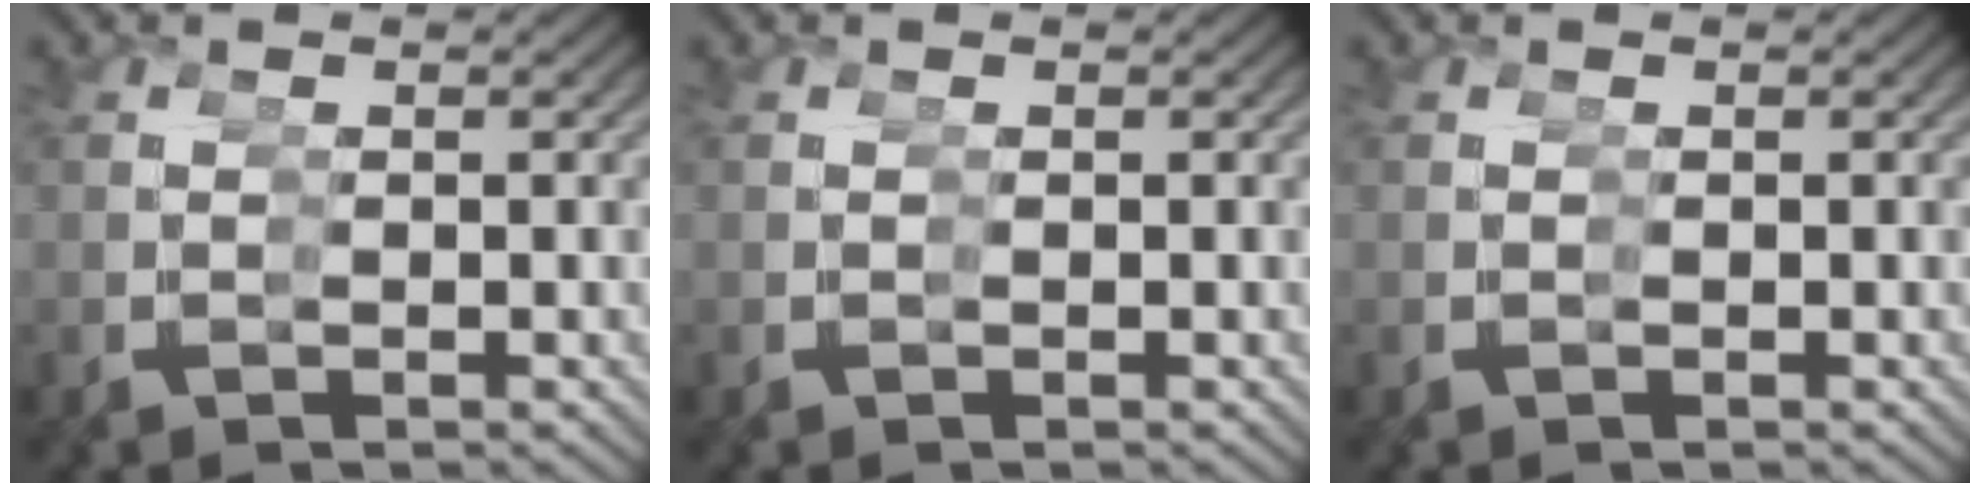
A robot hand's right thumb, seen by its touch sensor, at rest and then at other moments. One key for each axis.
{"total": 0.0}
{"total": 0.0}